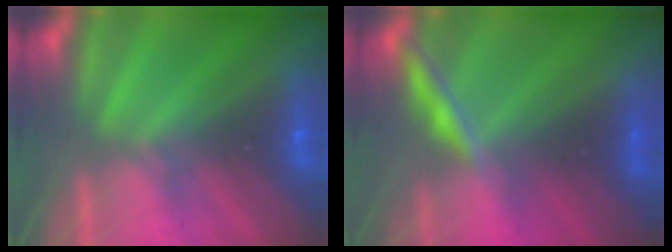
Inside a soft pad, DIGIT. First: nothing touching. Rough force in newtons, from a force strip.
{"total": 2.0}